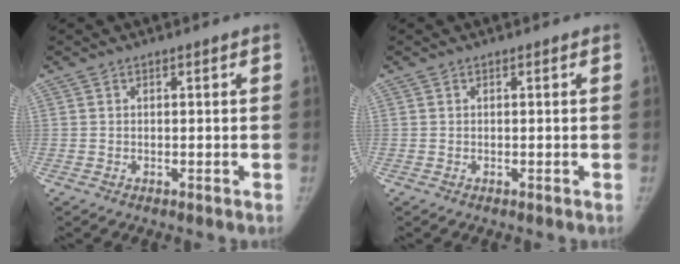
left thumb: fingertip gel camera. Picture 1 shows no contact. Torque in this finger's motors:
{"motor_torque": [-0.32, 0.38, 0.14, -0.29, 0.02]}